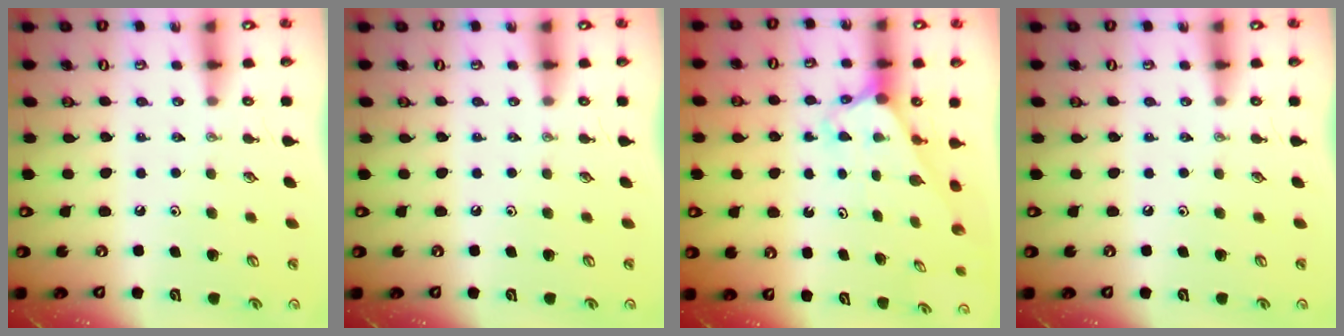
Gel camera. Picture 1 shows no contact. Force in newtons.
{"total": 0.0}
{"total": 2.3, "press": 2.3, "slide": 0.2}
{"total": 0.0}